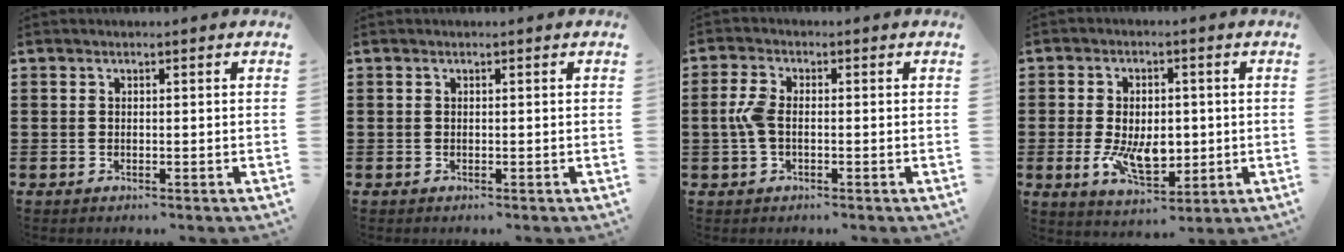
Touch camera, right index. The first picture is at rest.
{"total": 0.0}
{"total": 3.9, "force": [-0.5, 2.0, 3.4], "torque": [-0.092, -0.005, -0.018]}
{"total": 8.1, "force": [-1.0, 4.6, 6.6], "torque": [-0.119, 0.000, -0.020]}